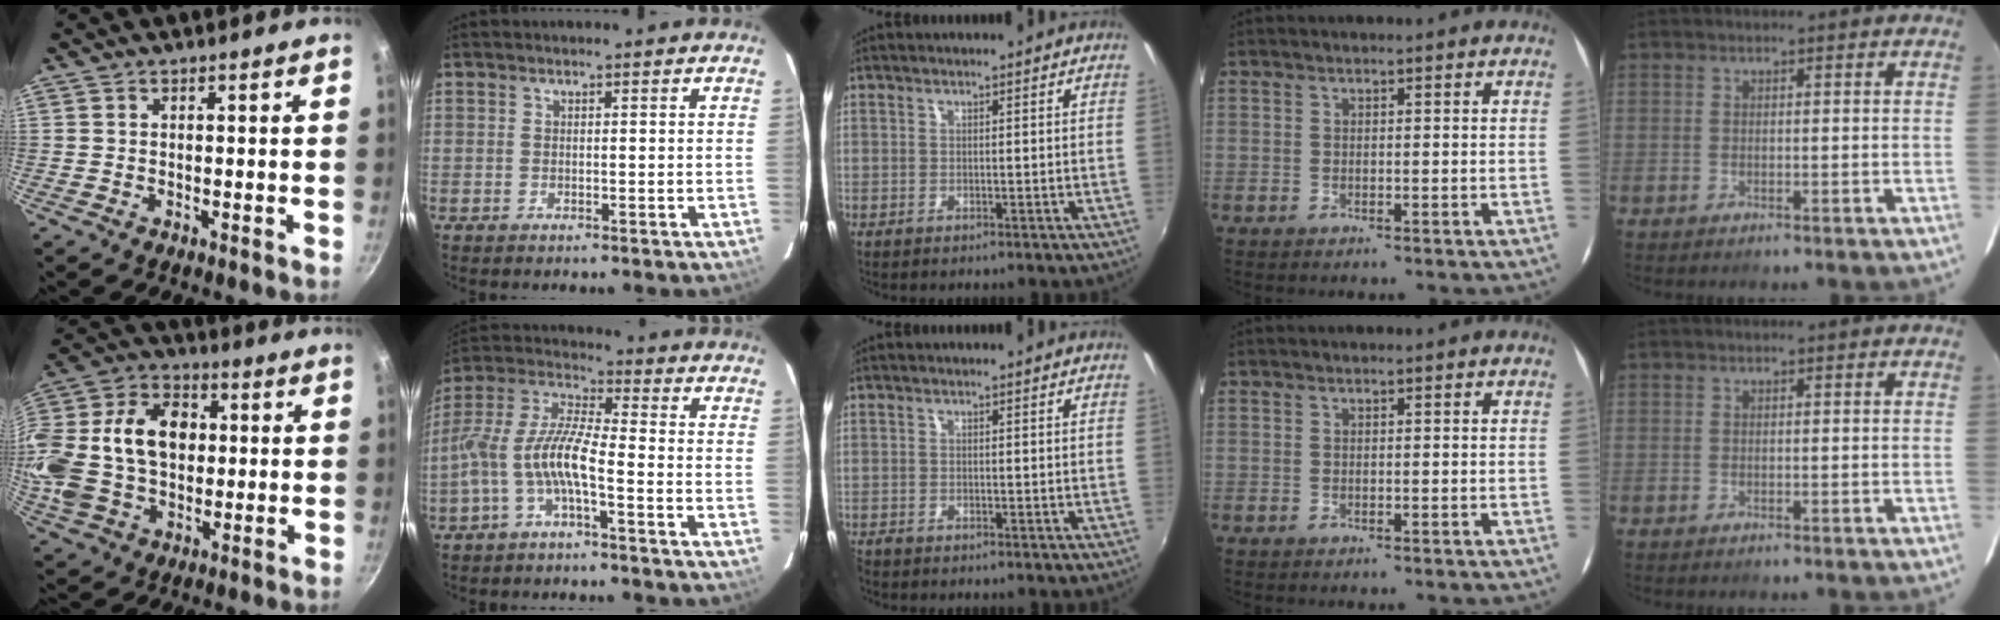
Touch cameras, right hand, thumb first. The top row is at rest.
{"thumb": {"total": 24.2, "force": [1.8, 17.0, 17.1], "torque": [-0.331, 0.033, 0.030]}, "index": {"total": 9.8, "force": [-3.8, 2.0, 8.8], "torque": [-0.200, 0.011, -0.076]}, "middle": {"total": 1.1, "force": [-1.1, 0.1, 0.3], "torque": [-0.007, -0.006, -0.022]}}